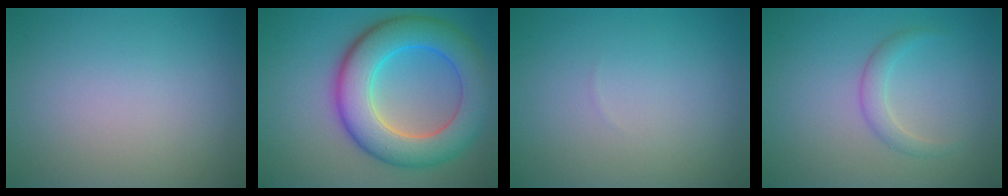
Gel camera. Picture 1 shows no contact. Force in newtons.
{"total": 9.2, "press": 9.2, "slide": 0.1}
{"total": 0.0}
{"total": 1.7, "press": 1.7, "slide": 0.1}